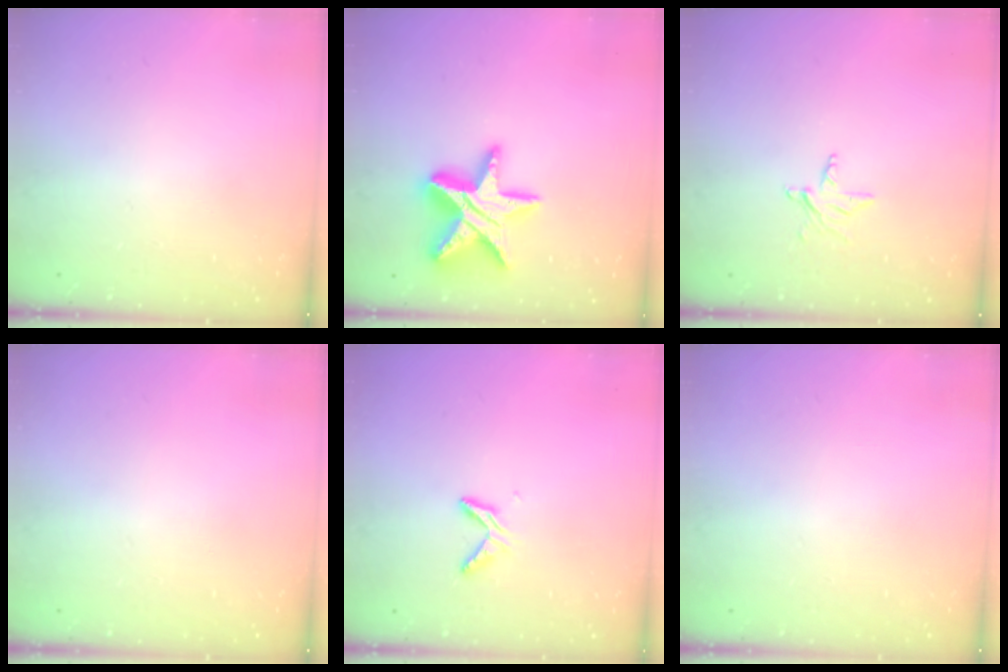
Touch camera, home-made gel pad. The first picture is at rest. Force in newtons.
{"total": 18.3, "press": 18.3, "slide": 1.5}
{"total": 3.7, "press": 3.7, "slide": 0.4}
{"total": 0.0}
{"total": 6.6, "press": 6.6, "slide": 0.5}
{"total": 0.0}